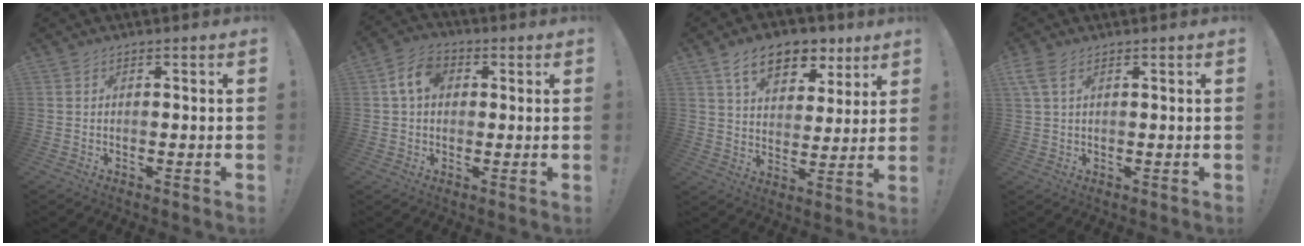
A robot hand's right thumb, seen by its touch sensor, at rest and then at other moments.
{"total": 8.6, "force": [2.1, 6.4, 5.4], "torque": [-0.088, 0.013, 0.042]}
{"total": 13.3, "force": [8.2, 7.9, 7.0], "torque": [-0.107, -0.037, 0.148]}
{"total": 4.5, "force": [2.3, 2.2, 3.2], "torque": [-0.067, 0.002, 0.047]}